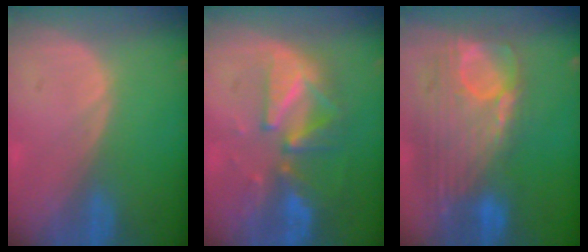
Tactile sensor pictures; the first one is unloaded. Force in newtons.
{"total": 9.8, "press": 8.7, "slide": 4.4}
{"total": 12.7, "press": 10.7, "slide": 6.7}